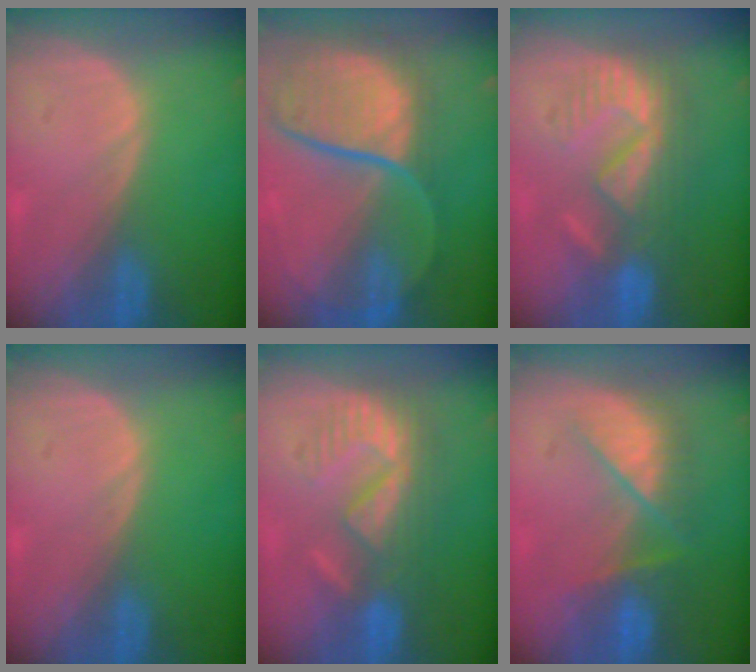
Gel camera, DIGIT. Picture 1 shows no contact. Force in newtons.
{"total": 12.1, "press": 10.0, "slide": 6.8}
{"total": 8.9, "press": 8.1, "slide": 3.6}
{"total": 0.0}
{"total": 8.9, "press": 8.1, "slide": 3.6}
{"total": 7.5, "press": 7.3, "slide": 2.0}